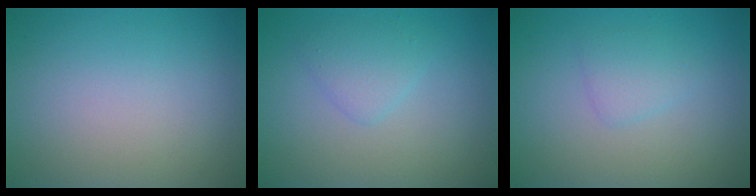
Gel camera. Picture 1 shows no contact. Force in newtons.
{"total": 1.8, "press": 1.8, "slide": 0.1}
{"total": 1.6, "press": 1.6, "slide": 0.0}